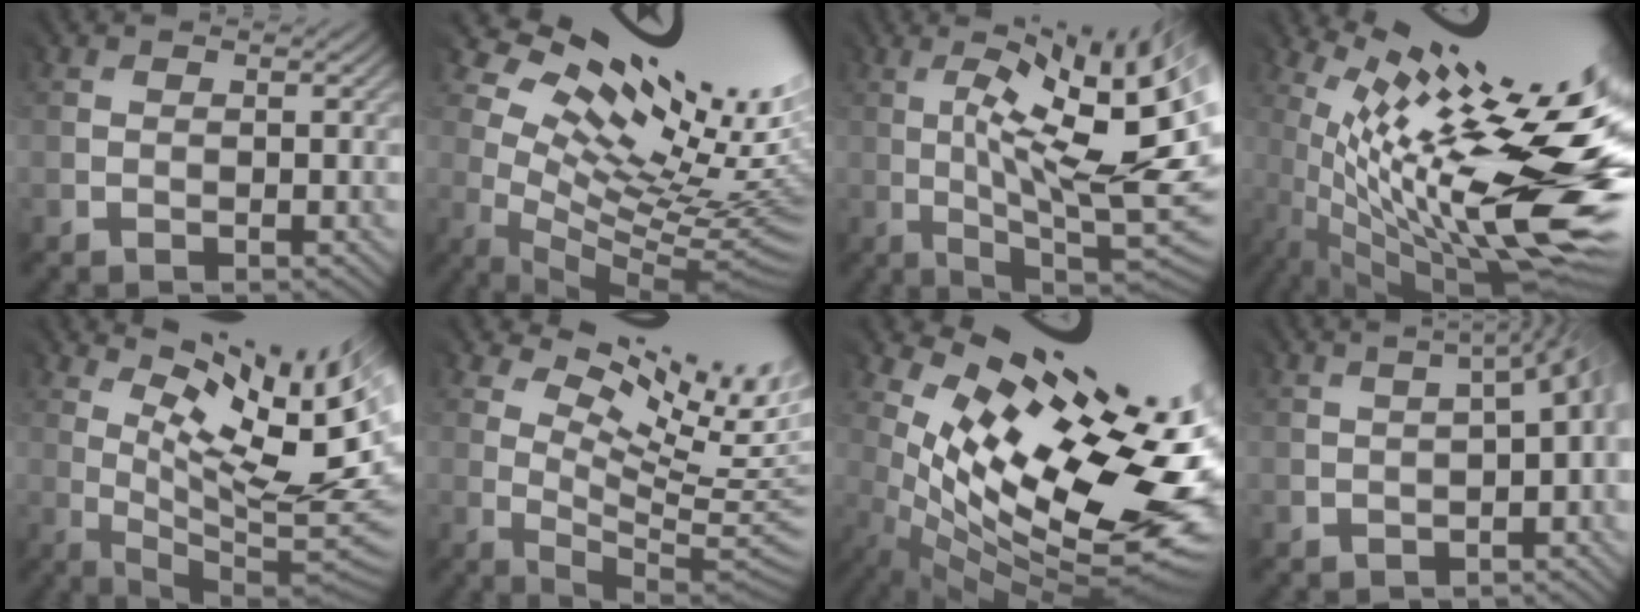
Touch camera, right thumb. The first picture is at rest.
{"total": 15.7, "force": [7.8, 5.5, 12.5], "torque": [-0.212, 0.010, 0.148]}
{"total": 15.5, "force": [0.8, 4.1, 14.9], "torque": [-0.216, 0.014, 0.031]}
{"total": 18.3, "force": [0.8, 4.7, 17.6], "torque": [-0.282, -0.012, 0.037]}
{"total": 11.2, "force": [4.8, 1.9, 9.9], "torque": [-0.176, -0.004, 0.109]}
{"total": 10.7, "force": [6.3, 3.4, 7.9], "torque": [-0.153, 0.000, 0.110]}
{"total": 14.1, "force": [2.8, 5.7, 12.6], "torque": [-0.208, -0.010, 0.077]}
{"total": 4.8, "force": [-2.0, 1.6, 4.1], "torque": [-0.031, -0.003, -0.021]}